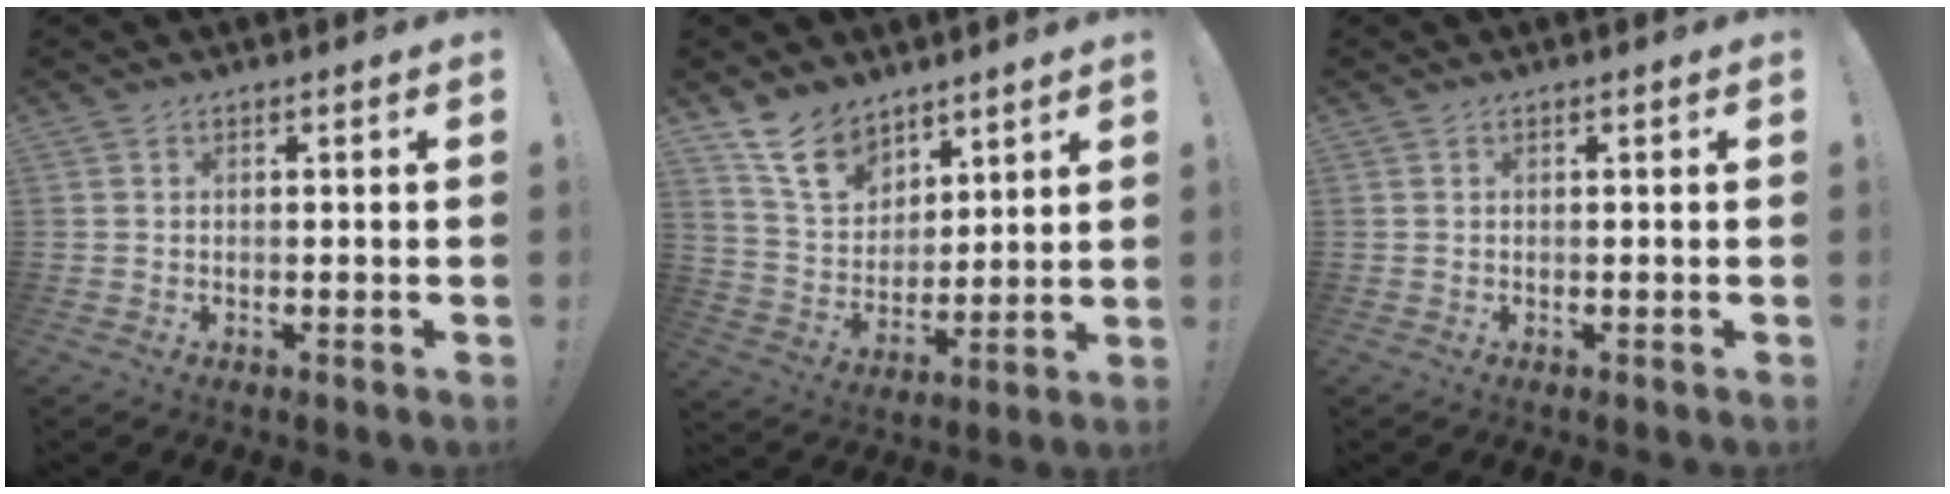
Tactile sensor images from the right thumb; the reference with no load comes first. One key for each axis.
{"total": 13.0, "fx": 9.6, "fy": 7.5, "fz": 4.4, "tx": -0.090, "ty": -0.058, "tz": 0.190}
{"total": 0.0}